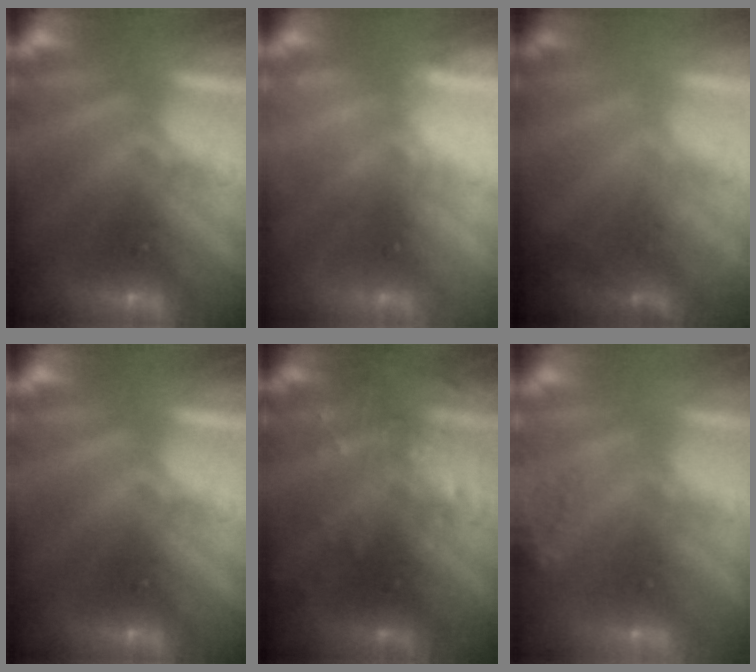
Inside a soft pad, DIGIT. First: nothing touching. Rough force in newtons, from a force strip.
{"total": 2.2}
{"total": 1.4}
{"total": 0.0}
{"total": 2.9}
{"total": 7.0}